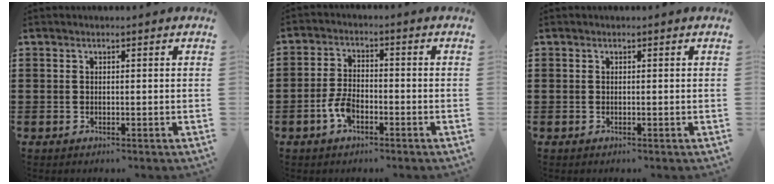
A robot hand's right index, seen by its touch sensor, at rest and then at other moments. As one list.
[{"total": 4.4, "force": [-2.1, 2.0, 3.3], "torque": [-0.085, -0.007, -0.044]}, {"total": 0.0}]